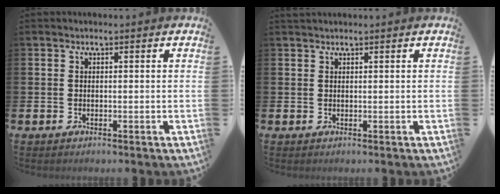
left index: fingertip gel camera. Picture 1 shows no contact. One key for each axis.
{"total": 0.8, "fx": 0.8, "fy": 0.0, "fz": 0.1, "tx": -0.001, "ty": 0.002, "tz": 0.015}